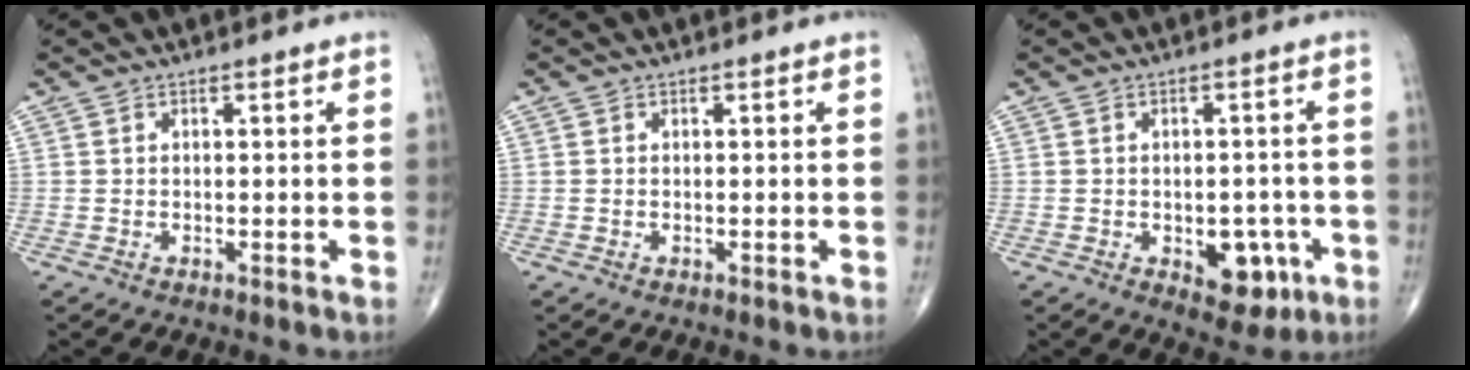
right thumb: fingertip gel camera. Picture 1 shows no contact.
{"total": 0.0}
{"total": 7.7, "force": [-2.7, 4.6, 5.6], "torque": [-0.036, 0.011, -0.026]}